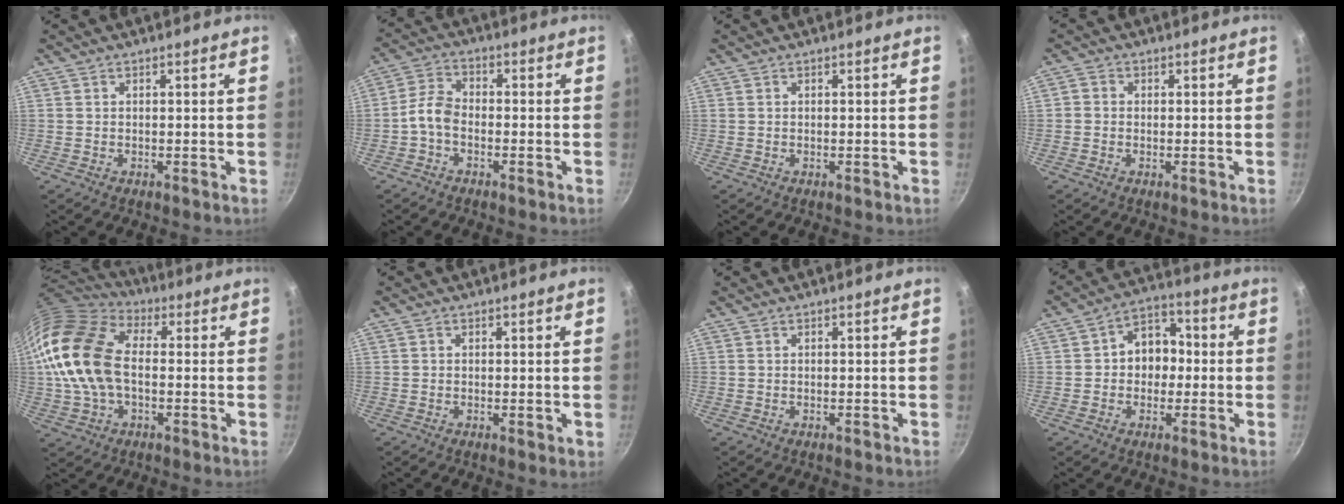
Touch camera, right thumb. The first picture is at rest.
{"total": 4.8, "force": [-2.0, 3.0, 3.3], "torque": [-0.065, 0.032, -0.049]}
{"total": 0.0}
{"total": 1.6, "force": [-0.2, 1.5, 0.7], "torque": [-0.011, 0.006, -0.009]}
{"total": 18.8, "force": [0.2, 12.3, 14.3], "torque": [-0.271, 0.028, -0.006]}
{"total": 1.4, "force": [0.1, 0.5, 1.3], "torque": [-0.018, -0.002, 0.000]}
{"total": 0.0}
{"total": 8.6, "force": [-0.2, 6.9, 5.1], "torque": [-0.022, 0.023, -0.013]}